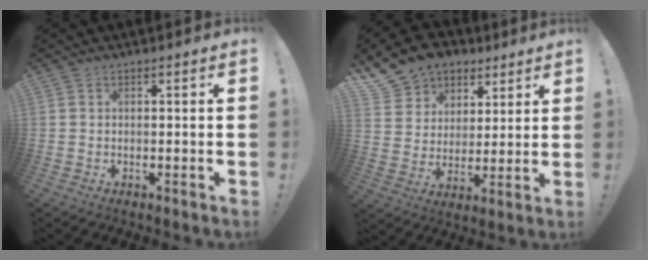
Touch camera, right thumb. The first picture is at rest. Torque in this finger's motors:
{"motor_torque": [0.01, 0.15, 0.18, 0.14, 0.05]}